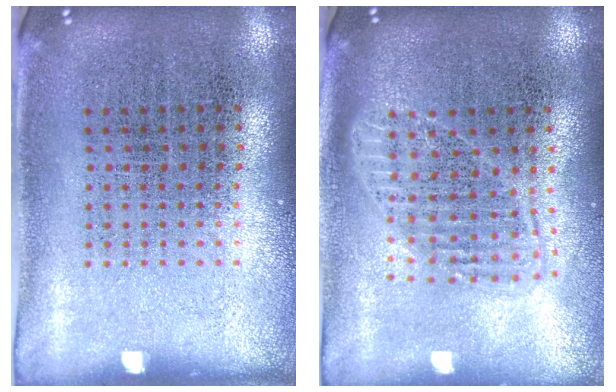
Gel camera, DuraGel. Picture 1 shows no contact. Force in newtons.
{"total": 1.7, "press": 1.5, "slide": 0.9}